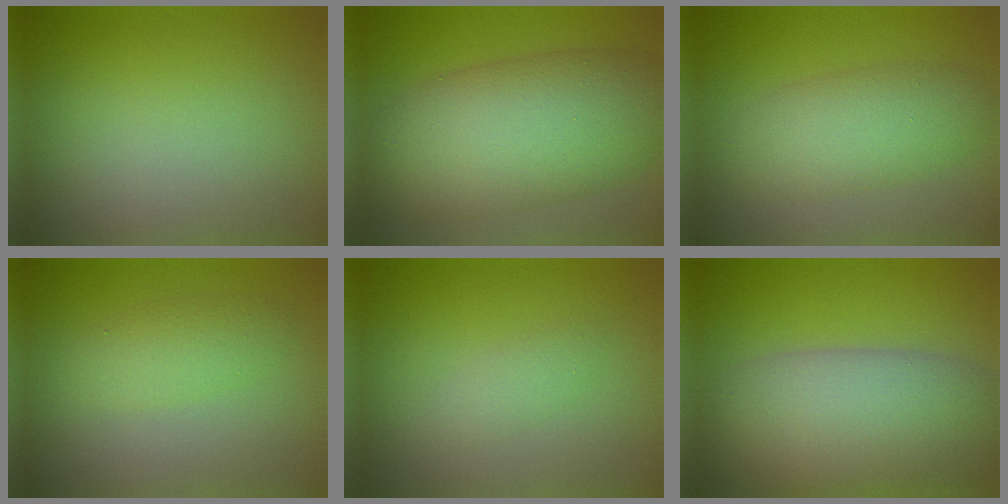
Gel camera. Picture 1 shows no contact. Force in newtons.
{"total": 10.4, "press": 10.4, "slide": 0.3}
{"total": 4.6, "press": 4.6, "slide": 0.1}
{"total": 2.3, "press": 2.3, "slide": 0.1}
{"total": 1.3, "press": 1.2, "slide": 0.1}
{"total": 10.2, "press": 10.2, "slide": 0.9}